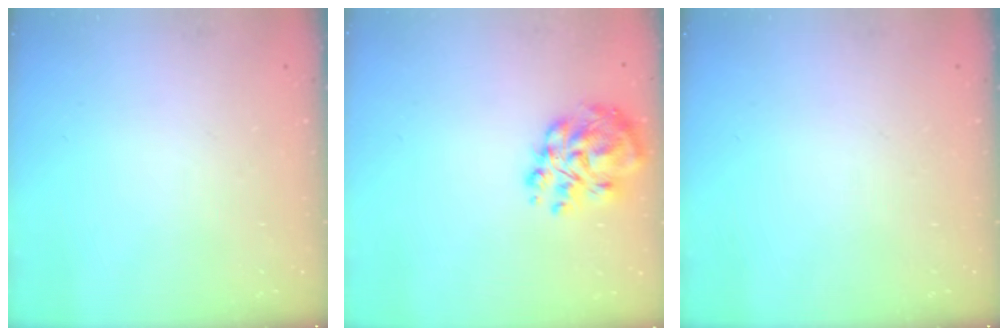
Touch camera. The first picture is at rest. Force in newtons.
{"total": 12.4, "press": 12.1, "slide": 2.7}
{"total": 0.0}